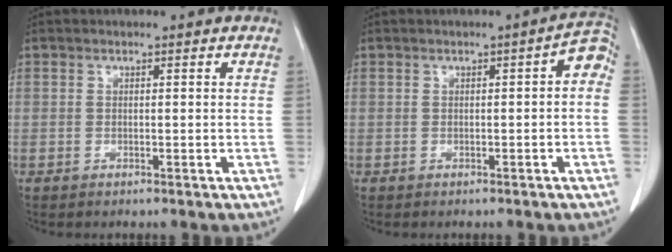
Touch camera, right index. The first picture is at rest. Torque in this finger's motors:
{"motor_torque": [0.28, -0.12, 0.11, 0.00]}